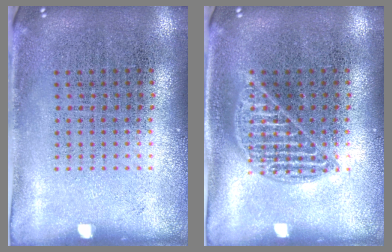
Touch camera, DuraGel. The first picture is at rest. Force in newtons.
{"total": 1.8, "press": 1.8, "slide": 0.3}